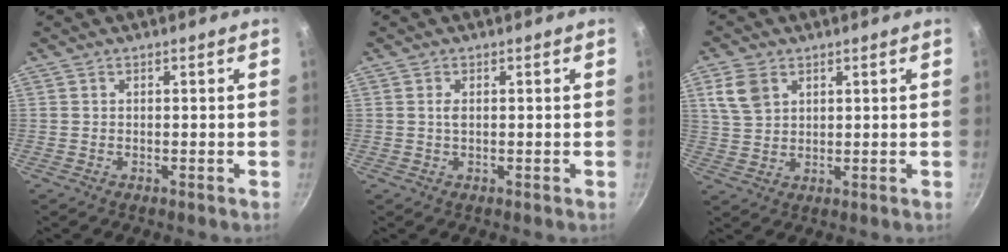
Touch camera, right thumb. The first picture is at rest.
{"total": 1.2, "force": [0.2, 0.6, 1.1], "torque": [-0.021, 0.001, 0.003]}
{"total": 6.4, "force": [2.8, 4.5, 3.6], "torque": [-0.058, 0.000, 0.061]}